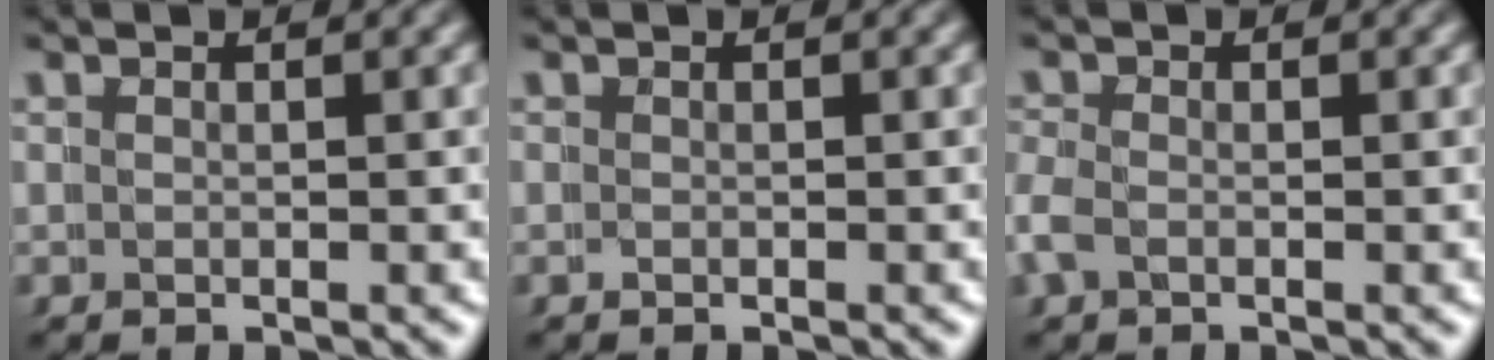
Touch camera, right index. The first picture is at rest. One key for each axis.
{"total": 0.0}
{"total": 1.4, "fx": -1.0, "fy": 0.9, "fz": 0.3, "tx": -0.023, "ty": -0.006, "tz": -0.018}